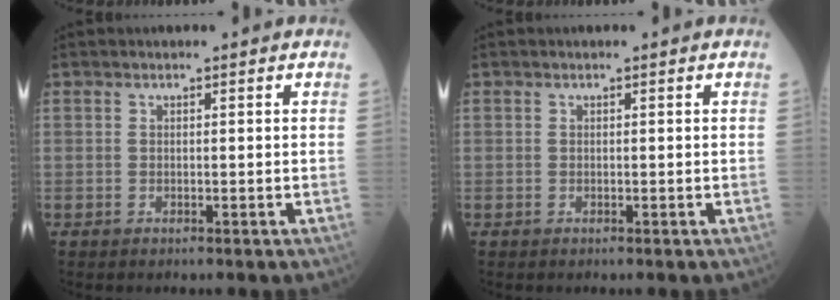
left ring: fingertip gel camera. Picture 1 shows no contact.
{"total": 0.0}